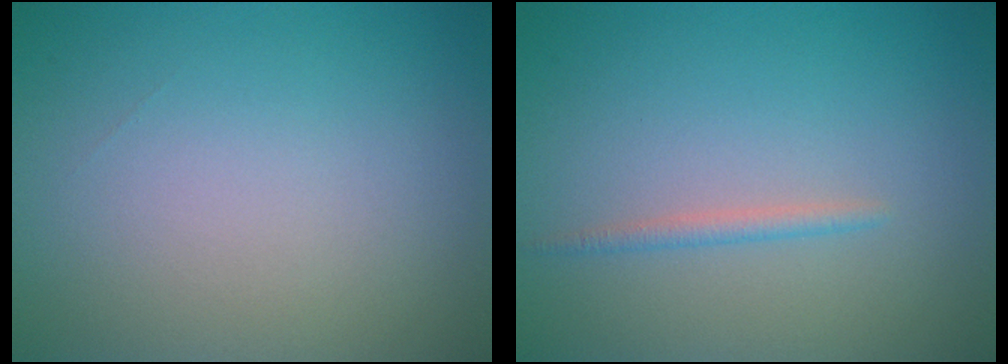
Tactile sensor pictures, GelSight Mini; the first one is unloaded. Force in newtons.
{"total": 1.0, "press": 1.0, "slide": 0.1}